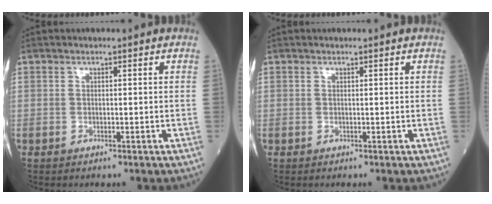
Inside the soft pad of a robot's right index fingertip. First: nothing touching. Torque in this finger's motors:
{"motor_torque": [-0.16, -0.03, -0.04, -0.01]}